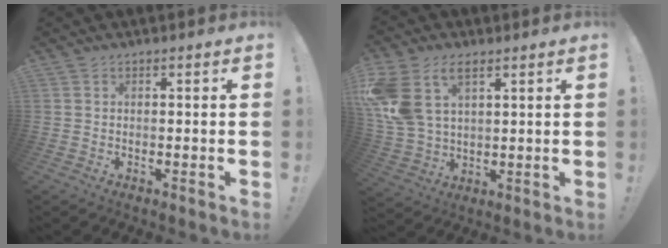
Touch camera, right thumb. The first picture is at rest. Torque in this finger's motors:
{"motor_torque": [1.37, 2.04, 1.65, 0.41, 0.59]}